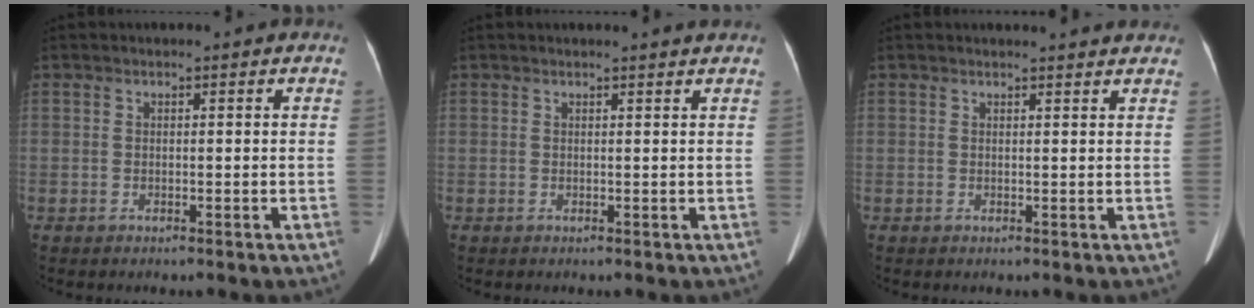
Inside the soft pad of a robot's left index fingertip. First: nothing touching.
{"total": 1.5, "force": [1.4, -0.4, 0.3], "torque": [-0.015, -0.004, 0.015]}
{"total": 4.0, "force": [3.9, 0.3, 1.0], "torque": [-0.018, 0.007, 0.035]}